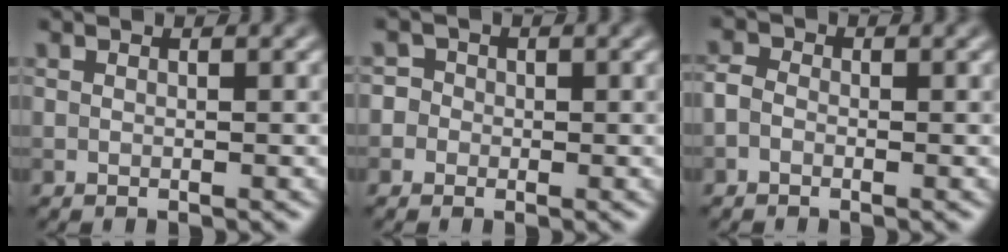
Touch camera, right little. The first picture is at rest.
{"total": 2.8, "force": [0.0, 2.6, 0.8], "torque": [0.016, 0.022, -0.026]}
{"total": 1.4, "force": [-0.7, 0.9, 0.7], "torque": [-0.013, 0.004, -0.019]}